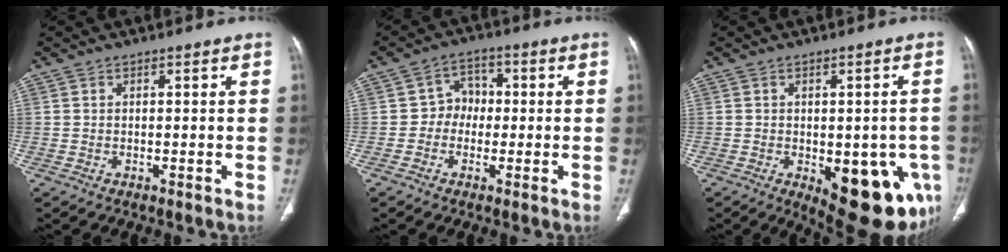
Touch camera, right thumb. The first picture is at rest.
{"total": 5.1, "force": [-0.5, 4.5, 2.4], "torque": [-0.009, 0.019, -0.021]}
{"total": 17.1, "force": [-5.8, 8.1, 13.9], "torque": [-0.125, 0.001, -0.053]}